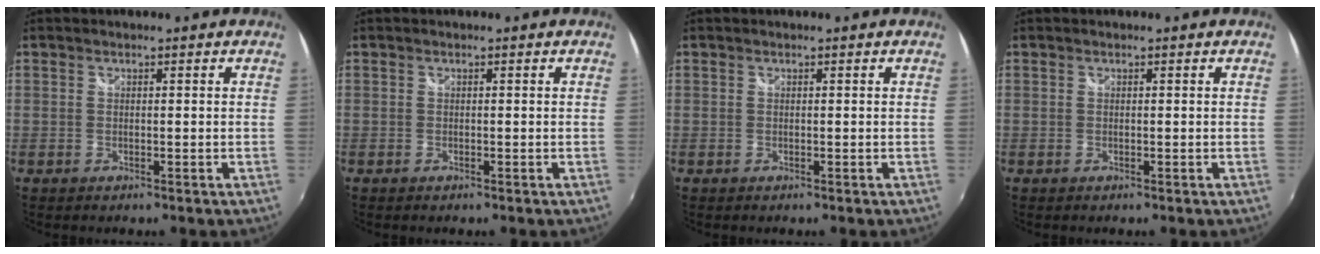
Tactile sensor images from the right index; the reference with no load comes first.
{"total": 0.0}
{"total": 0.0}
{"total": 0.0}